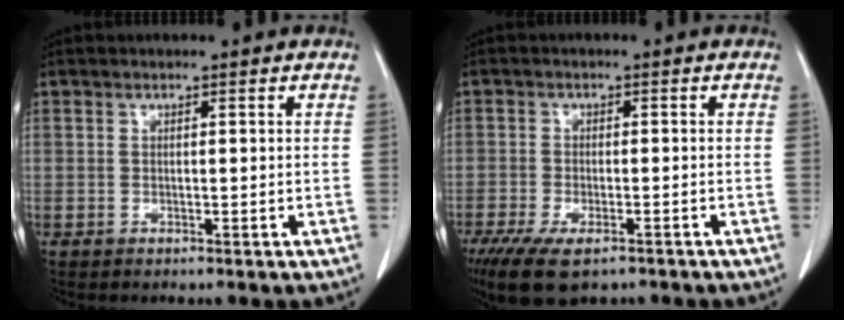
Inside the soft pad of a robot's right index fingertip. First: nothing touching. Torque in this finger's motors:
{"motor_torque": [1.12, -1.02, 0.48, 0.15]}